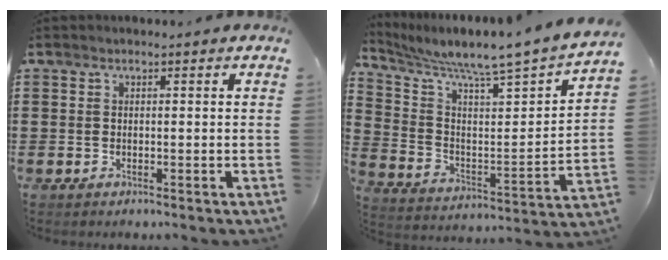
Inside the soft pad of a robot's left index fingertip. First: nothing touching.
{"total": 4.5, "force": [4.0, -0.4, 1.9], "torque": [-0.061, -0.053, 0.055]}